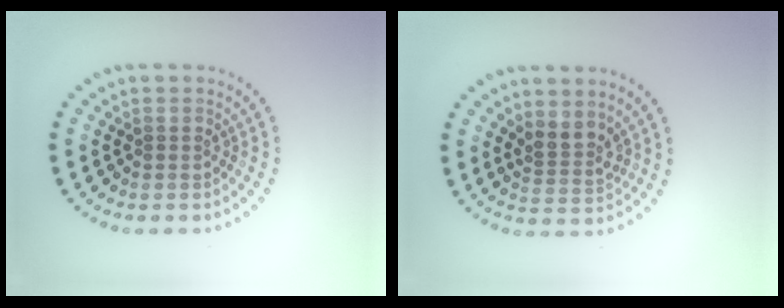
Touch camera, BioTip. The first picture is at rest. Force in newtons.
{"total": 2.4, "press": 1.8, "slide": 1.6}